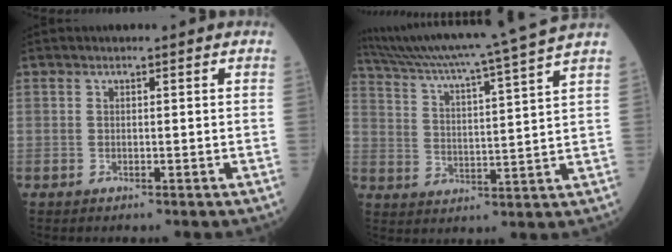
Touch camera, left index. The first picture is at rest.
{"total": 18.6, "force": [16.2, -2.9, 8.6], "torque": [-0.155, -0.026, 0.237]}